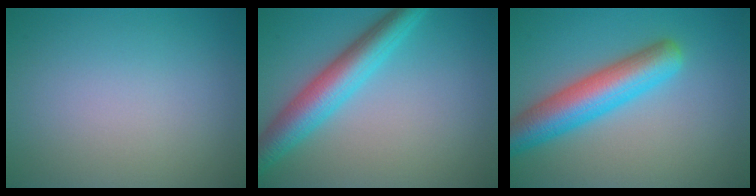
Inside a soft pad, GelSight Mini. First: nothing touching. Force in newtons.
{"total": 5.6, "press": 5.6, "slide": 0.2}
{"total": 6.6, "press": 6.6, "slide": 0.2}